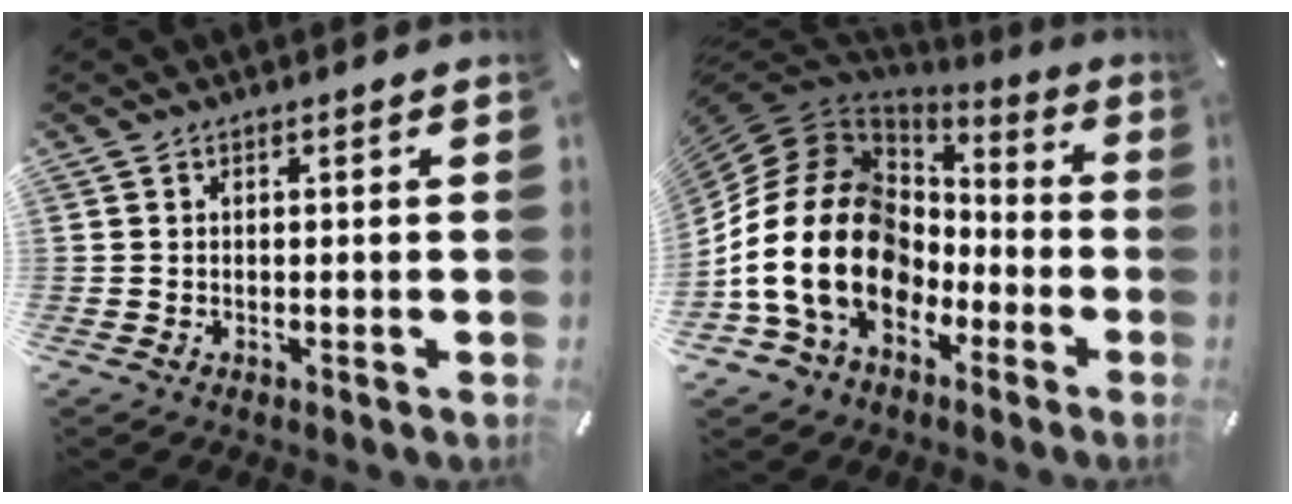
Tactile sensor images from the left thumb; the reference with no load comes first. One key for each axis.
{"total": 22.9, "fx": -4.6, "fy": 17.0, "fz": 14.6, "tx": -0.331, "ty": 0.021, "tz": -0.074}